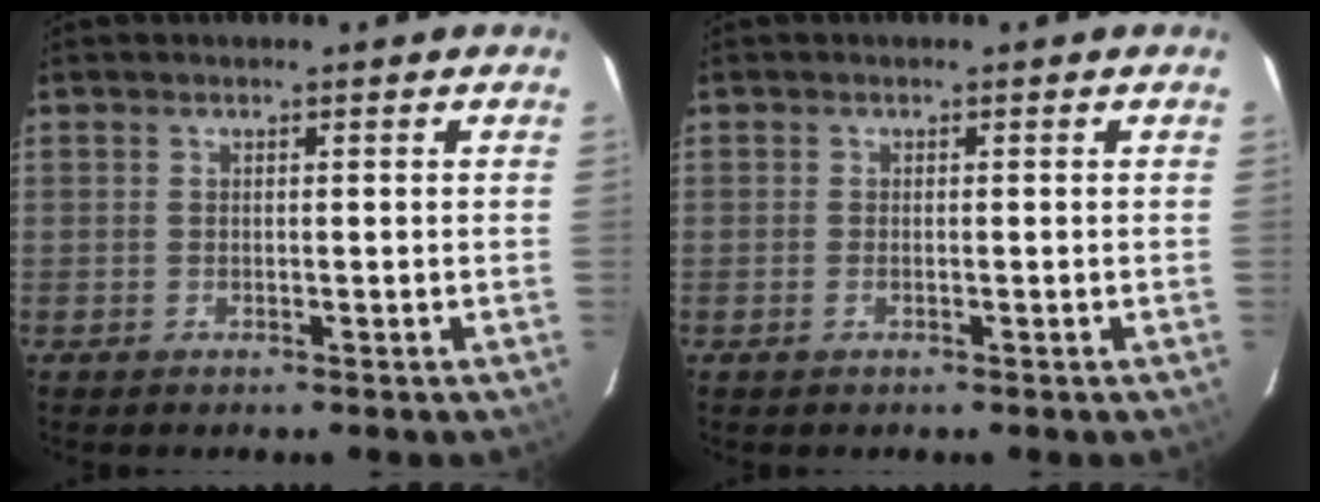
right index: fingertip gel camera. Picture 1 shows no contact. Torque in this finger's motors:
{"motor_torque": [-0.19, 0.05, -0.03, 0.00]}